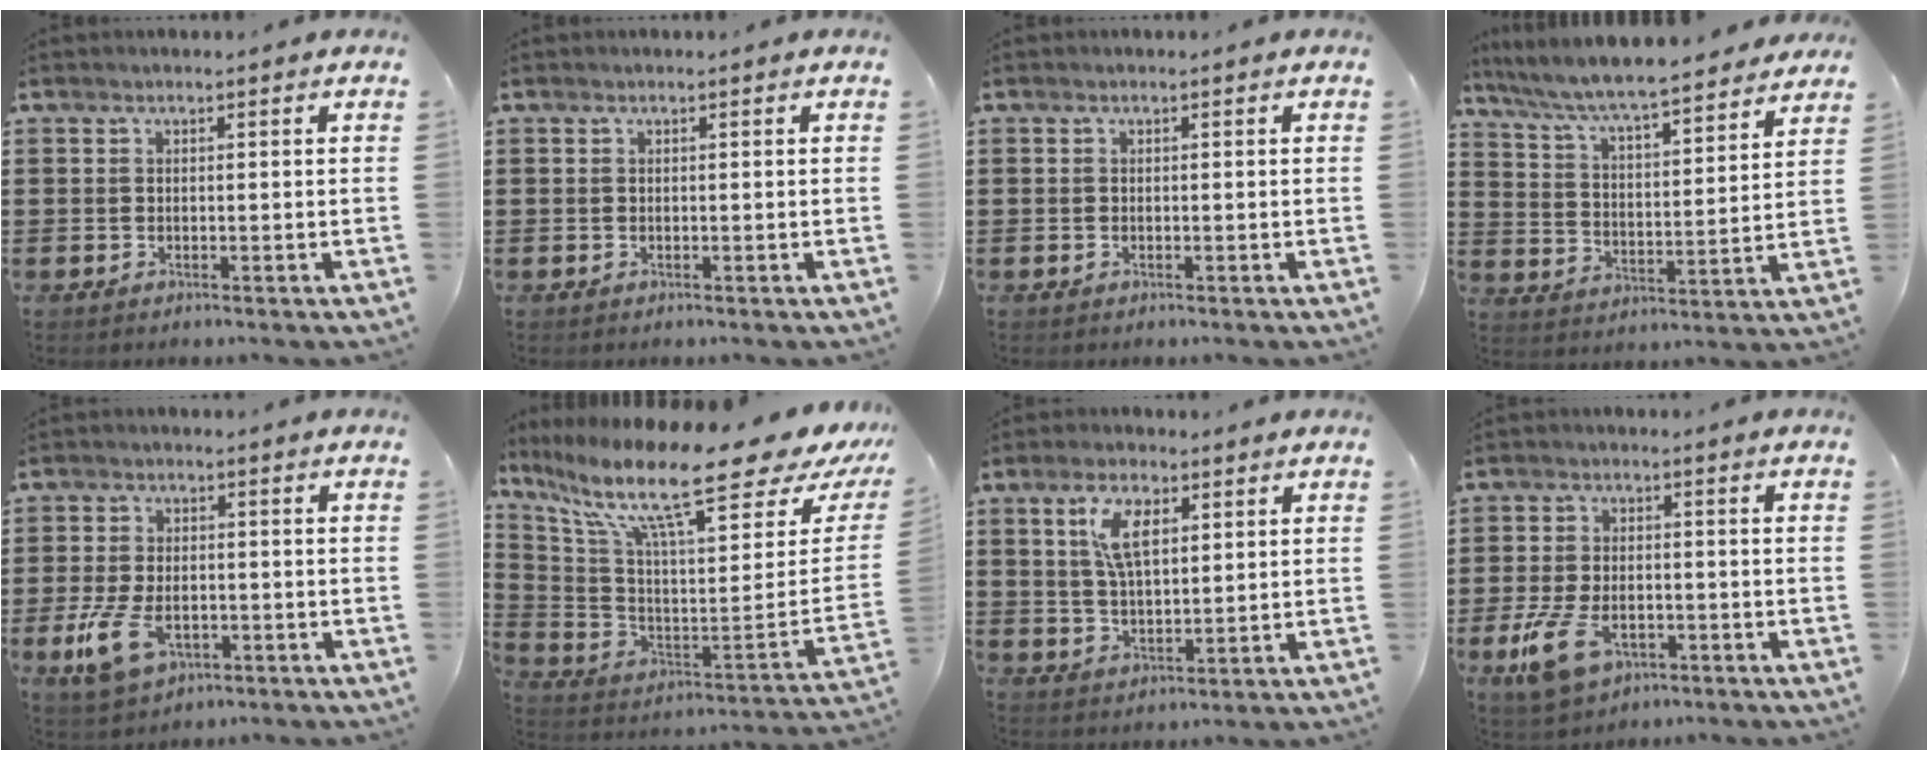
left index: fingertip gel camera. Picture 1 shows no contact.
{"total": 0.0}
{"total": 0.0}
{"total": 6.3, "force": [5.9, 0.1, 2.2], "torque": [-0.070, -0.040, 0.095]}
{"total": 7.4, "force": [-2.8, 4.2, 5.4], "torque": [-0.135, -0.005, -0.056]}
{"total": 15.8, "force": [10.1, 2.0, 12.0], "torque": [-0.240, -0.073, 0.153]}
{"total": 7.3, "force": [3.2, 3.1, 5.8], "torque": [-0.117, 0.007, 0.055]}
{"total": 7.8, "force": [-3.6, 4.3, 5.4], "torque": [-0.125, 0.000, -0.066]}